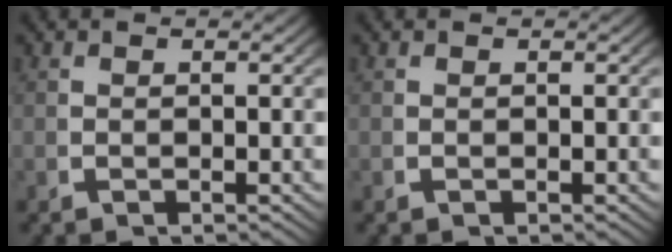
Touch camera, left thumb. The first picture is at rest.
{"total": 0.0}